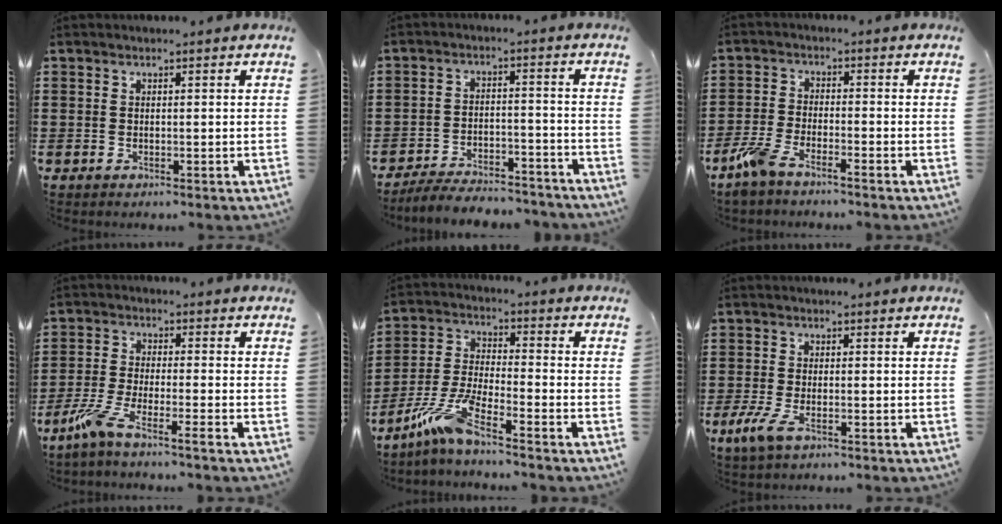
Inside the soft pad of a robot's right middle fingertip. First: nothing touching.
{"total": 5.1, "force": [-5.0, 0.1, 1.1], "torque": [-0.016, 0.006, -0.098]}
{"total": 4.8, "force": [-3.9, 0.7, 2.7], "torque": [-0.080, -0.010, -0.081]}
{"total": 5.3, "force": [-4.0, 0.0, 3.5], "torque": [-0.093, -0.020, -0.083]}
{"total": 8.2, "force": [-5.8, 0.7, 5.7], "torque": [-0.140, -0.017, -0.117]}
{"total": 3.3, "force": [-1.2, 0.6, 3.1], "torque": [-0.074, -0.011, -0.026]}